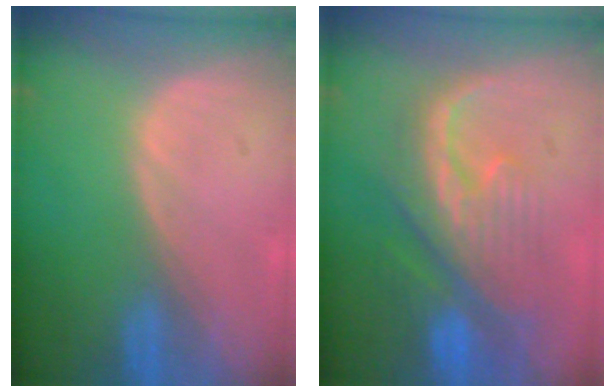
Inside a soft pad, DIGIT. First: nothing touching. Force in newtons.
{"total": 9.7, "press": 9.2, "slide": 3.2}